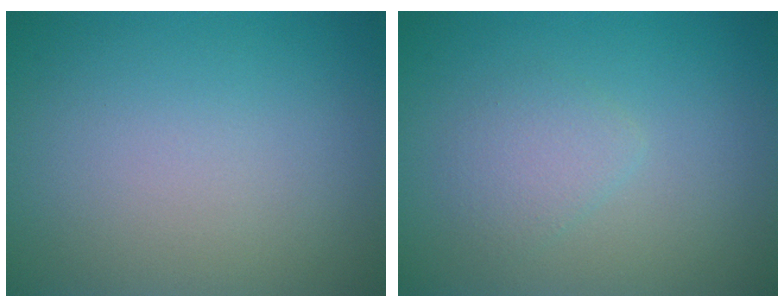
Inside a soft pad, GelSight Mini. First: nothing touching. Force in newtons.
{"total": 1.8, "press": 1.8, "slide": 0.1}